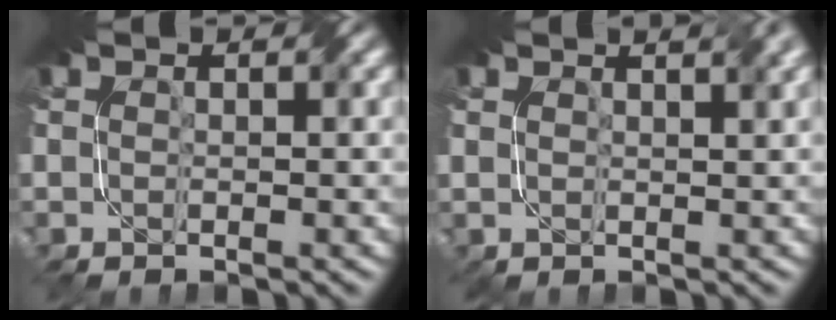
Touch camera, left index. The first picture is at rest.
{"total": 2.7, "force": [2.2, 0.9, 1.3], "torque": [-0.001, 0.010, 0.018]}